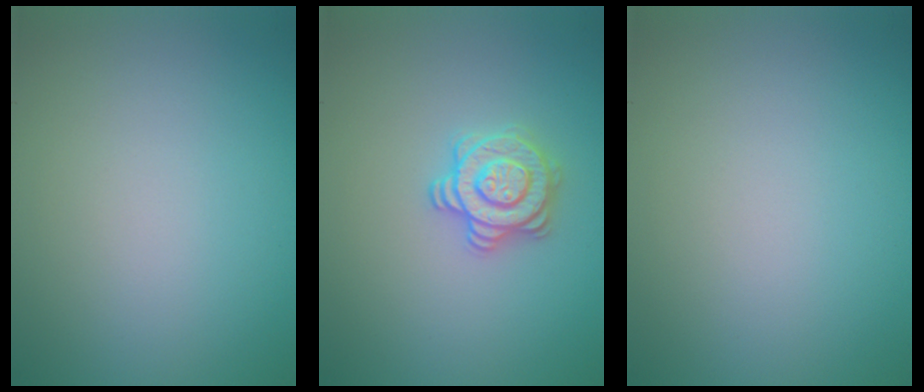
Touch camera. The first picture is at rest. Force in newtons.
{"total": 2.8, "press": 2.7, "slide": 0.7}
{"total": 0.0}